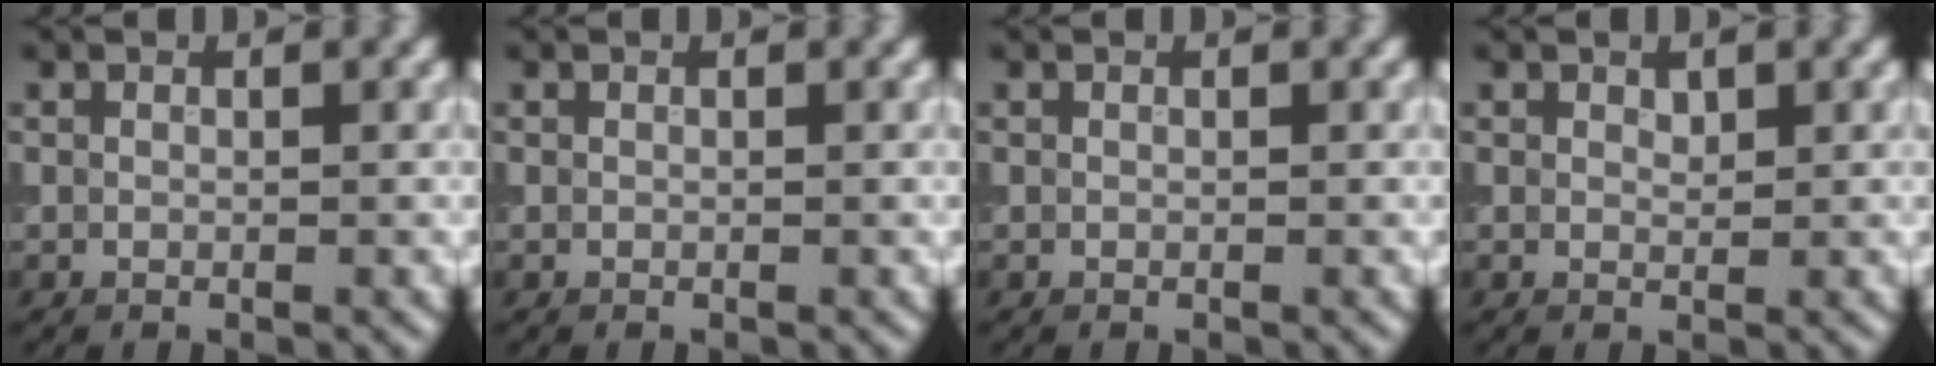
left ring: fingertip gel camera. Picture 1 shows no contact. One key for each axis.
{"total": 0.0}
{"total": 0.0}
{"total": 0.7, "fx": 0.5, "fy": 0.4, "fz": 0.3, "tx": -0.008, "ty": -0.003, "tz": 0.010}